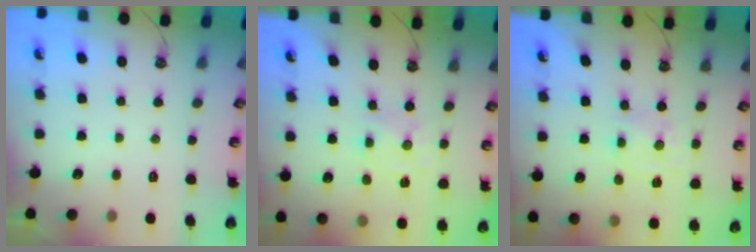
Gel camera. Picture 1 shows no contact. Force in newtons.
{"total": 1.4, "press": 1.4, "slide": 0.2}
{"total": 0.8, "press": 0.8, "slide": 0.1}